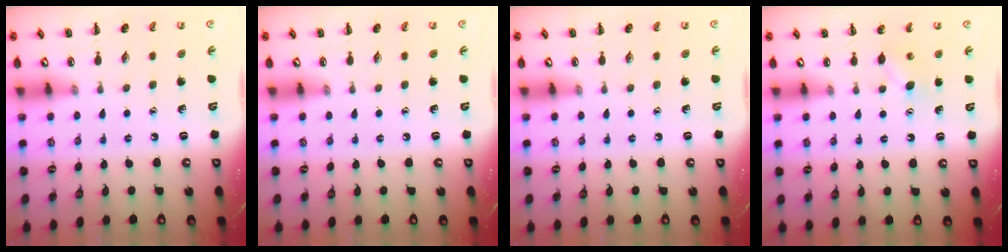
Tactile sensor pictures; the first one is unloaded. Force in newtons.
{"total": 0.0}
{"total": 0.0}
{"total": 3.7, "press": 3.6, "slide": 1.0}